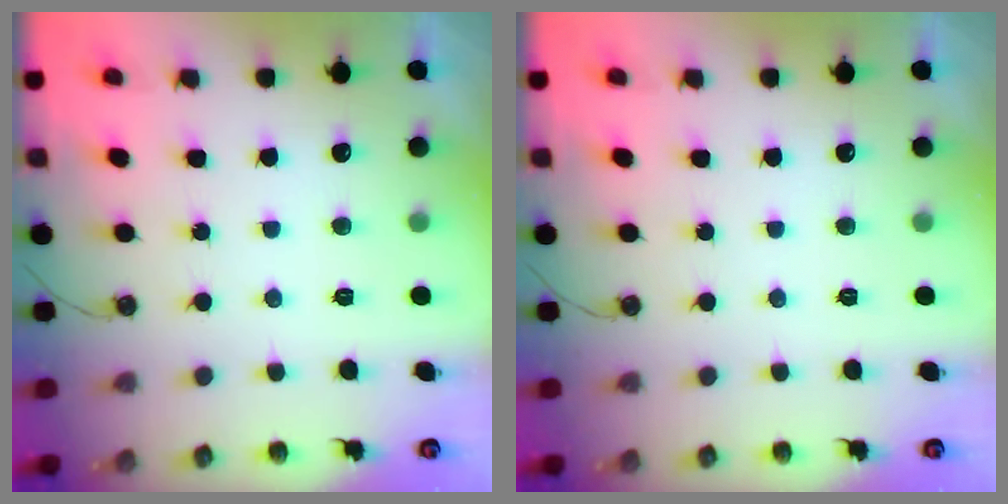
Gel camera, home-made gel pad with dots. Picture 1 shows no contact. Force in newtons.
{"total": 0.0}